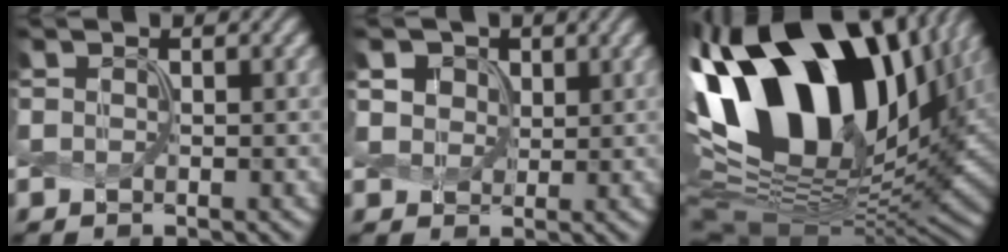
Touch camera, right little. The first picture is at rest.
{"total": 4.9, "force": [2.7, 3.5, 2.2], "torque": [-0.068, 0.003, 0.045]}
{"total": 19.9, "force": [6.3, 12.0, 14.6], "torque": [-0.271, 0.016, 0.112]}